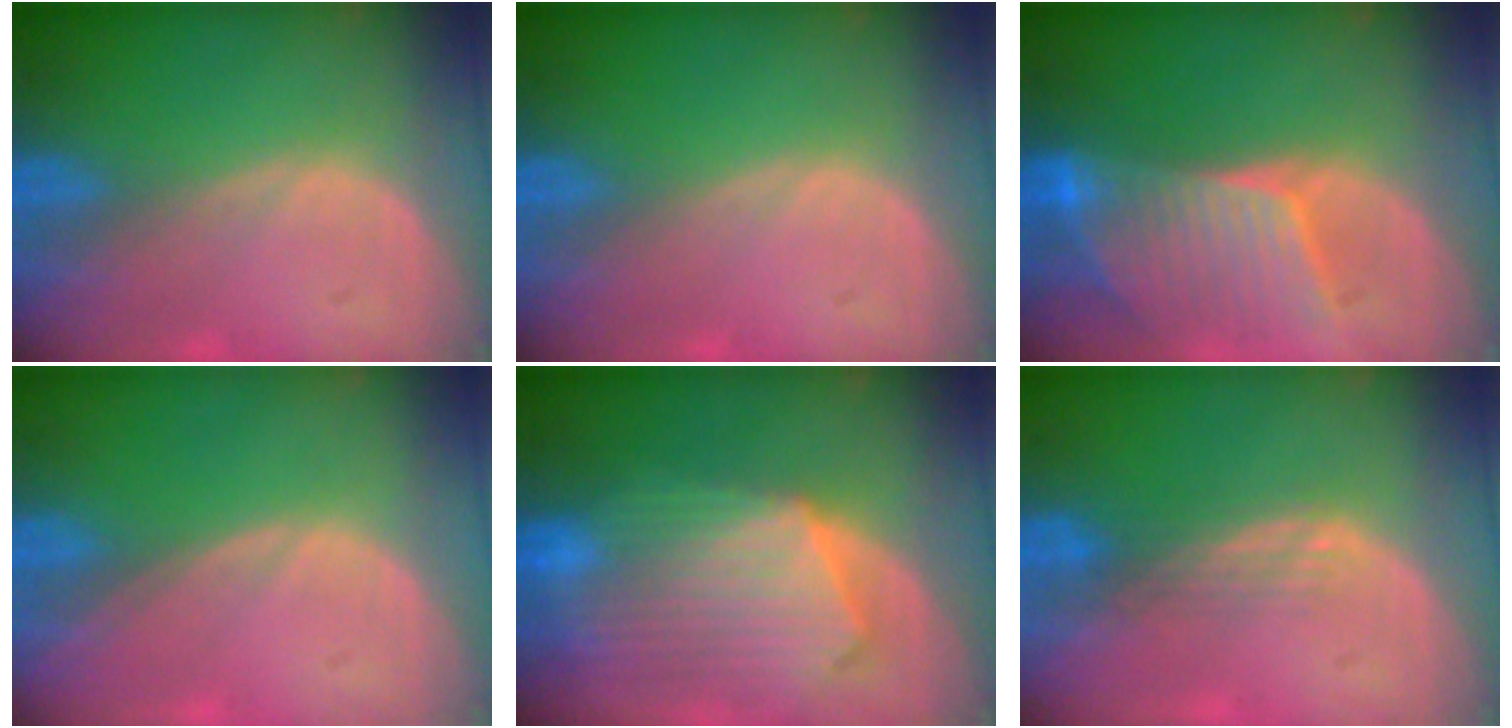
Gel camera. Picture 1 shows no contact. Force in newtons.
{"total": 0.0}
{"total": 8.7, "press": 7.8, "slide": 3.9}
{"total": 0.0}
{"total": 10.9, "press": 9.5, "slide": 5.2}
{"total": 3.0, "press": 2.5, "slide": 1.7}